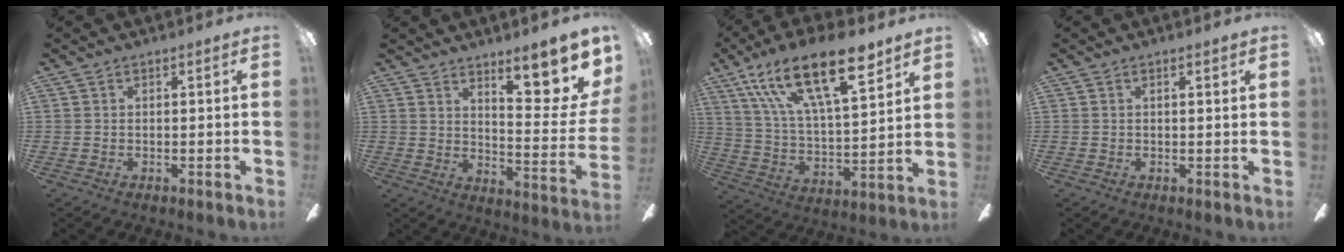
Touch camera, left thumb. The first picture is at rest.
{"total": 15.4, "force": [9.9, 4.1, 11.0], "torque": [-0.144, -0.078, 0.157]}
{"total": 23.7, "force": [14.4, 9.0, 16.5], "torque": [-0.285, -0.070, 0.242]}
{"total": 1.1, "force": [0.5, 0.2, 1.0], "torque": [-0.022, 0.001, 0.008]}